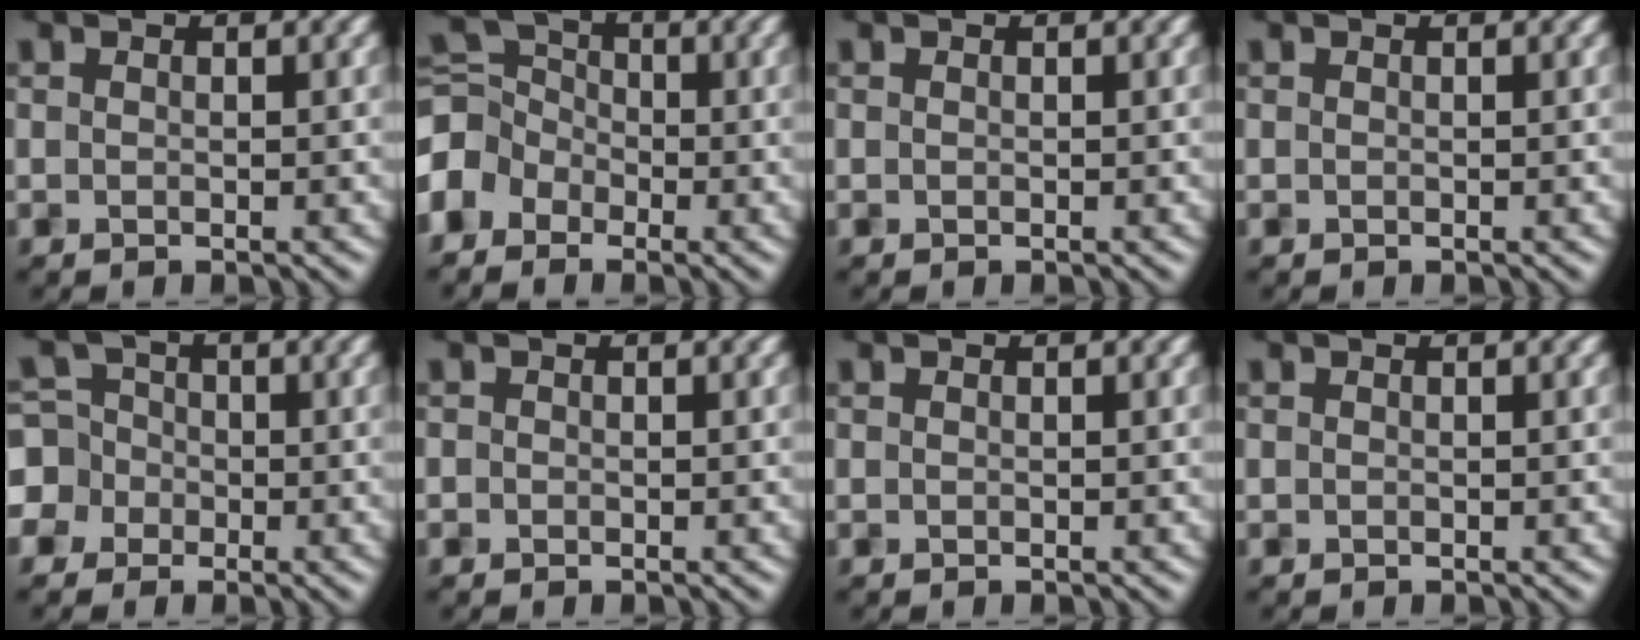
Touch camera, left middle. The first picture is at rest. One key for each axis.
{"total": 4.1, "fx": -2.6, "fy": 2.9, "fz": 1.2, "tx": -0.030, "ty": 0.017, "tz": -0.065}
{"total": 0.0}
{"total": 0.0}
{"total": 5.3, "fx": -1.7, "fy": 5.0, "fz": 0.8, "tx": -0.021, "ty": 0.022, "tz": -0.057}
{"total": 0.6, "fx": -0.4, "fy": -0.2, "fz": -0.4, "tx": 0.001, "ty": 0.002, "tz": -0.002}
{"total": 0.0}
{"total": 0.0}